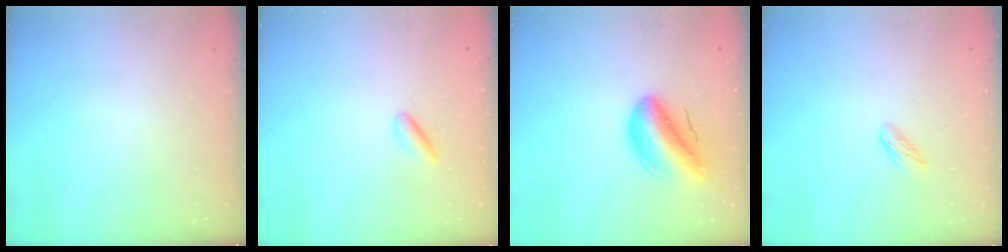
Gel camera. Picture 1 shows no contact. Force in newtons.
{"total": 2.8, "press": 2.6, "slide": 1.0}
{"total": 11.2, "press": 10.6, "slide": 3.4}
{"total": 2.7, "press": 2.6, "slide": 0.8}